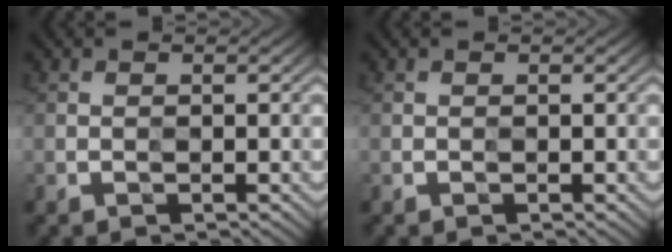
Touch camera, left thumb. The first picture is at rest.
{"total": 0.0}